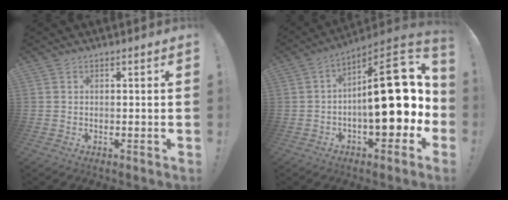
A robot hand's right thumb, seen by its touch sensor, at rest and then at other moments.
{"total": 23.4, "force": [-0.4, 10.2, 21.1], "torque": [-0.278, 0.008, 0.006]}